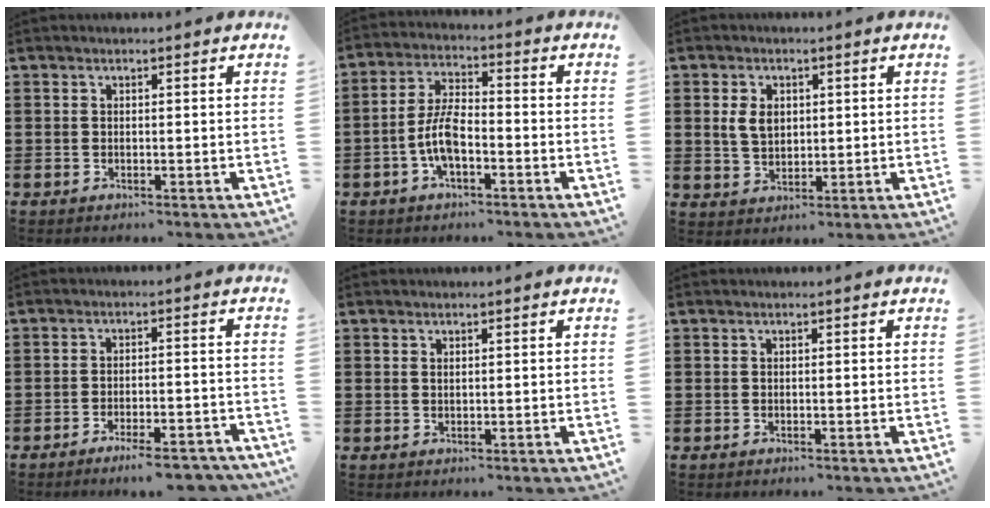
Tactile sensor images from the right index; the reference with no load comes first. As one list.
[{"total": 6.8, "force": [-2.5, 2.8, 5.7], "torque": [-0.138, -0.002, -0.056]}, {"total": 4.3, "force": [0.9, 3.0, 3.0], "torque": [-0.074, 0.008, 0.012]}, {"total": 4.8, "force": [-4.1, 0.3, 2.4], "torque": [-0.037, -0.004, -0.074]}, {"total": 0.5, "force": [0.4, 0.3, 0.3], "torque": [-0.006, 0.001, 0.007]}, {"total": 0.0}]